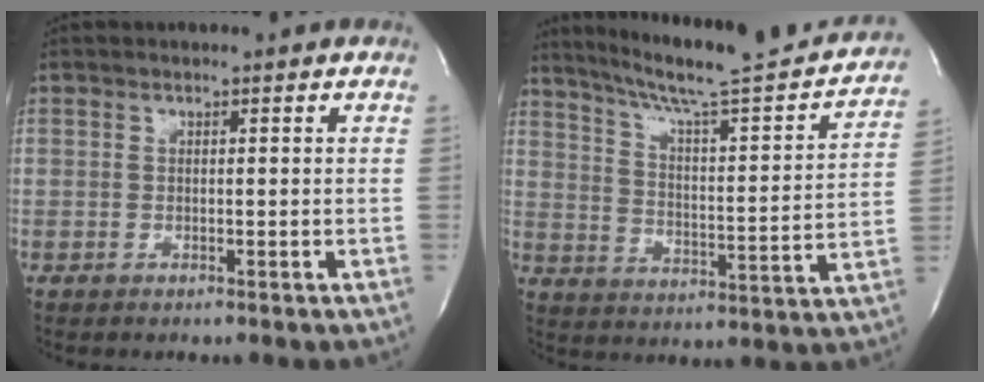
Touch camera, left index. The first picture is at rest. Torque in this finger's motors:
{"motor_torque": [-0.27, -0.22, 0.26, 0.08]}